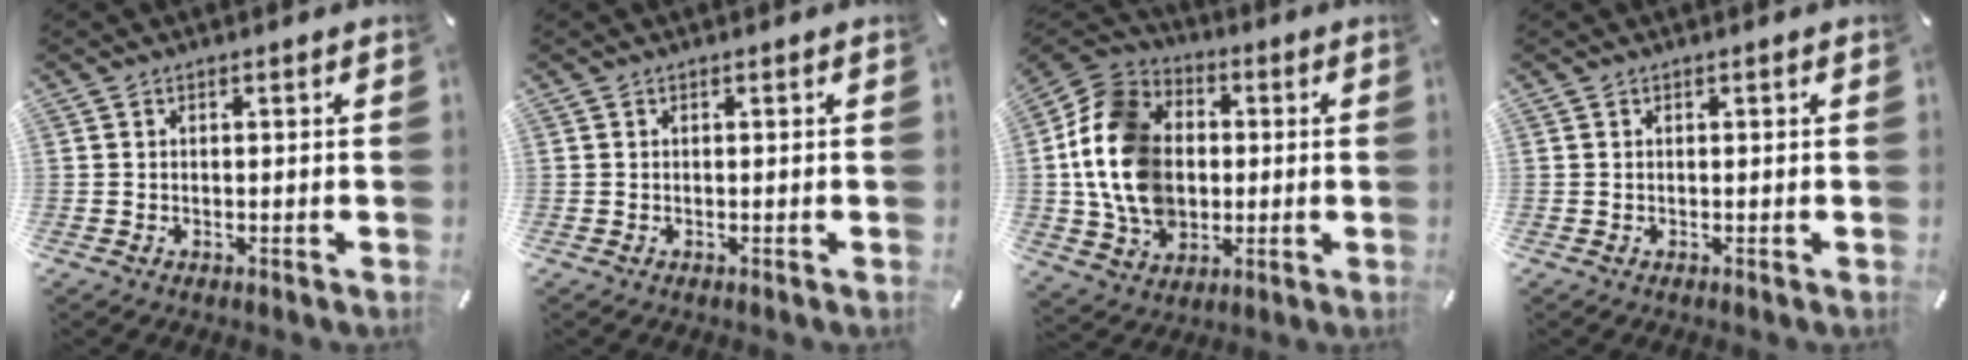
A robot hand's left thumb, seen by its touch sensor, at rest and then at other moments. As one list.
[{"total": 0.0}, {"total": 16.9, "force": [-0.9, 13.8, 9.8], "torque": [-0.236, 0.019, -0.015]}, {"total": 0.0}]